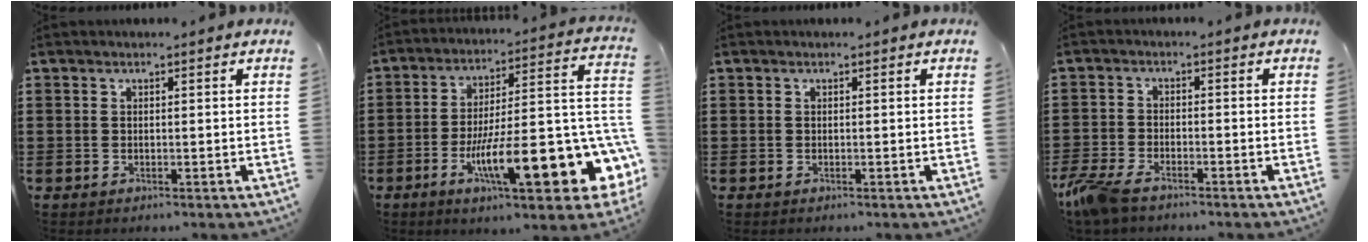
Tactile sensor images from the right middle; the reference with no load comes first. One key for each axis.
{"total": 16.9, "fx": -5.6, "fy": 4.4, "fz": 15.3, "tx": -0.237, "ty": -0.026, "tz": -0.087}
{"total": 0.0}
{"total": 4.8, "fx": -3.8, "fy": 1.4, "fz": 2.7, "tx": -0.085, "ty": -0.010, "tz": -0.083}